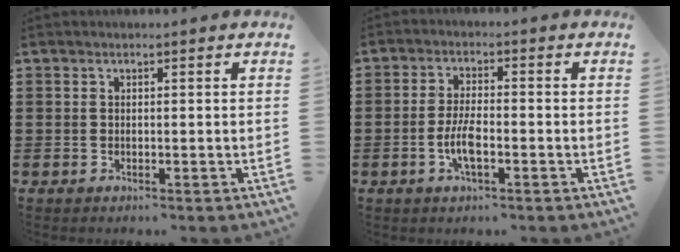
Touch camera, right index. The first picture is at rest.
{"total": 4.6, "force": [-1.5, 1.4, 4.1], "torque": [-0.092, -0.001, -0.033]}